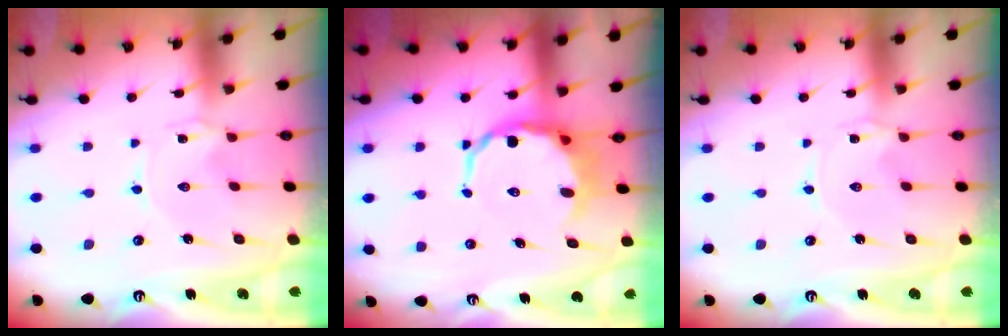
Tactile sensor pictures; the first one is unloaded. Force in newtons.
{"total": 9.8, "press": 9.5, "slide": 2.4}
{"total": 0.0}